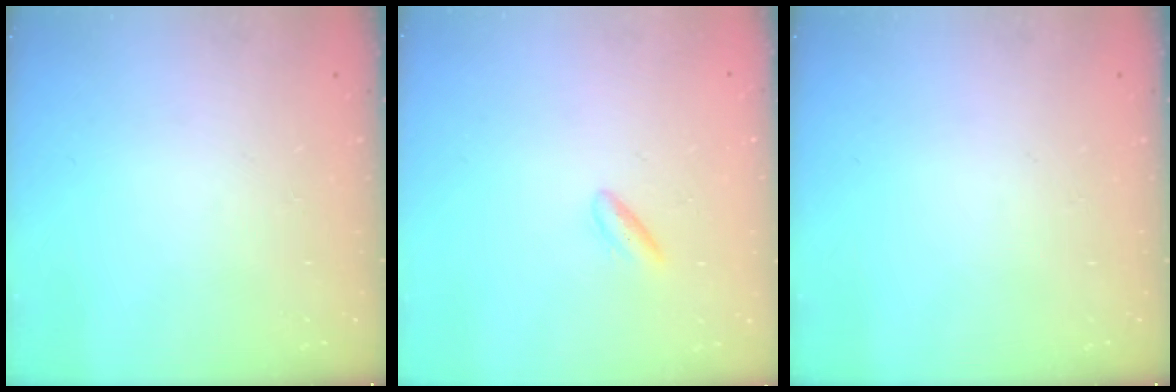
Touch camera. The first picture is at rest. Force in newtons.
{"total": 3.3, "press": 2.9, "slide": 1.6}
{"total": 0.0}